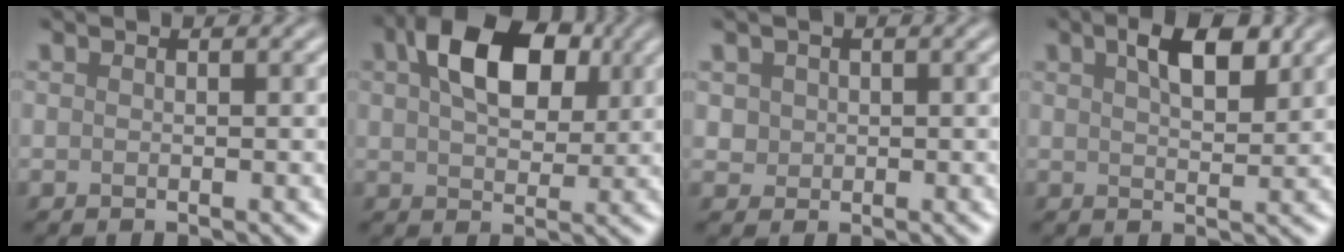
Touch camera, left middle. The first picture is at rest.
{"total": 8.8, "force": [2.9, 5.5, 6.2], "torque": [-0.109, 0.011, 0.040]}
{"total": 1.4, "force": [0.4, 1.3, 0.4], "torque": [-0.010, -0.005, 0.016]}
{"total": 4.2, "force": [2.1, 1.7, 3.3], "torque": [-0.055, 0.004, 0.035]}